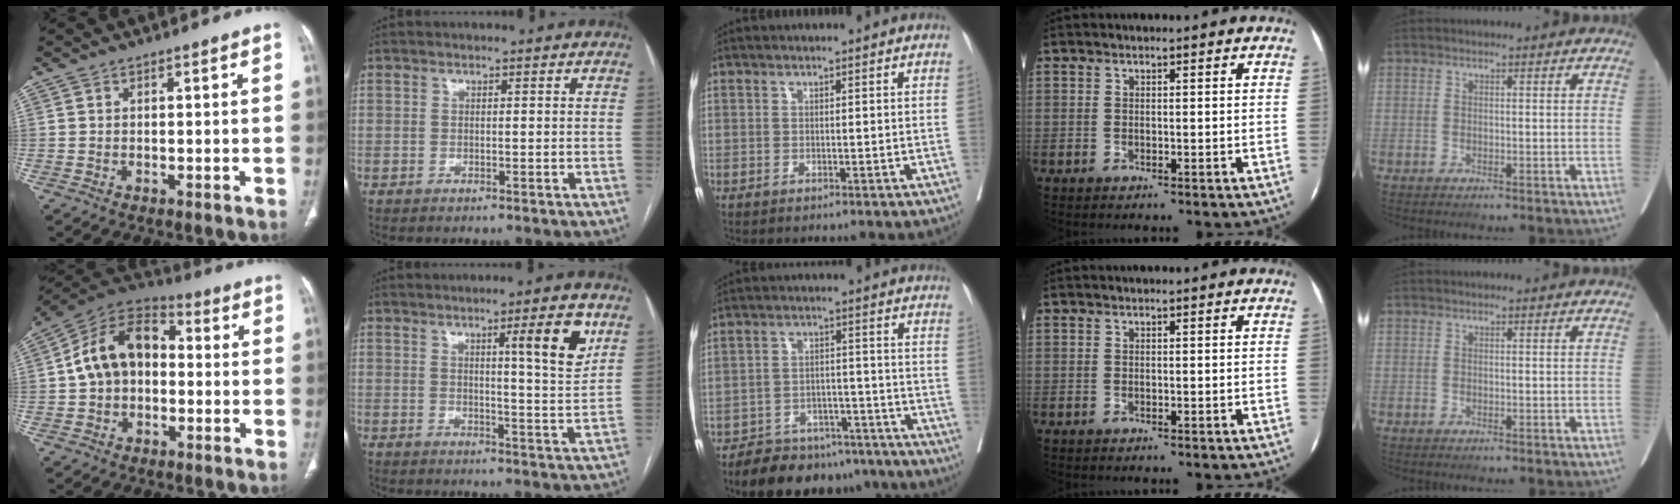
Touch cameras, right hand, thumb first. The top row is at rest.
{"thumb": {"total": 14.1, "force": [0.2, 10.1, 9.8], "torque": [-0.150, 0.040, -0.012]}, "index": {"total": 7.7, "force": [3.8, 0.0, 6.7], "torque": [-0.088, -0.016, 0.052]}, "middle": {"total": 15.0, "force": [-12.8, 6.1, 4.8], "torque": [-0.063, 0.015, -0.175]}}